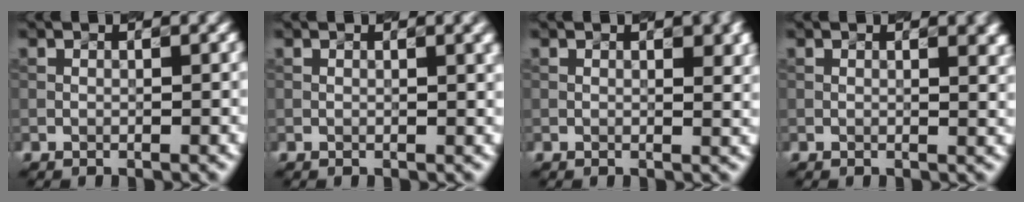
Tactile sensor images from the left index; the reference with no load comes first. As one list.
[{"total": 2.3, "force": [0.8, 0.8, 2.0], "torque": [-0.016, 0.004, 0.008]}, {"total": 3.2, "force": [1.1, 1.2, 2.7], "torque": [-0.024, 0.006, 0.021]}, {"total": 4.0, "force": [1.6, 1.9, 3.1], "torque": [-0.016, 0.013, 0.017]}]